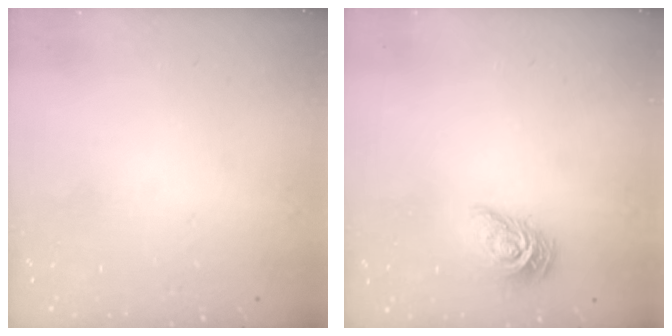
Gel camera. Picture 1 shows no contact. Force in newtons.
{"total": 9.1, "press": 9.1, "slide": 0.6}